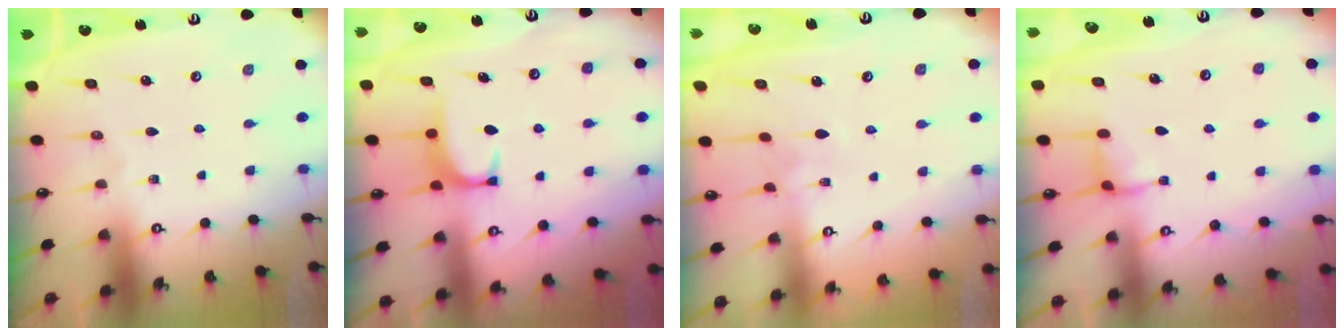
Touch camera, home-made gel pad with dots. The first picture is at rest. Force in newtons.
{"total": 1.7, "press": 1.6, "slide": 0.5}
{"total": 3.0, "press": 2.9, "slide": 0.3}
{"total": 2.4, "press": 2.3, "slide": 0.5}